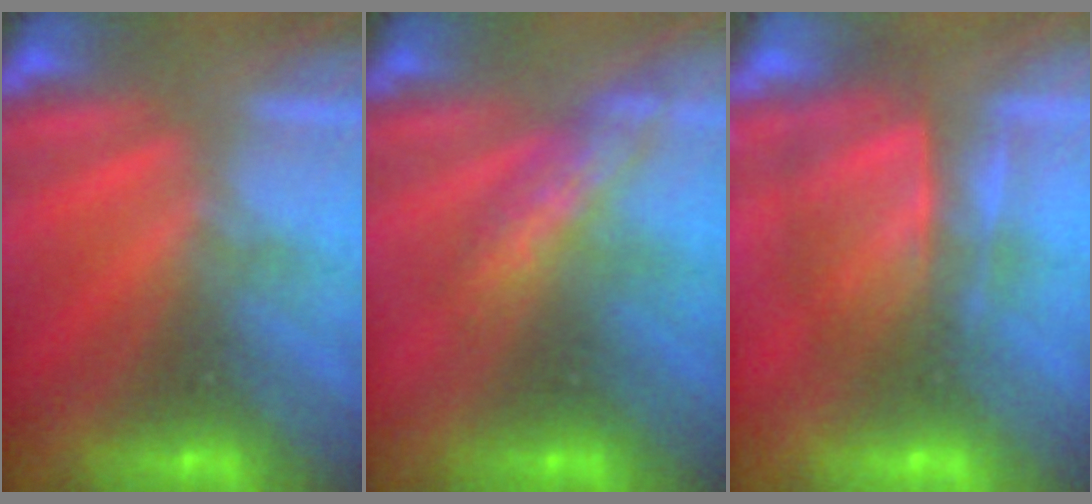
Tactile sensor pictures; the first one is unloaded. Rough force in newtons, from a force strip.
{"total": 2.7}
{"total": 5.7}